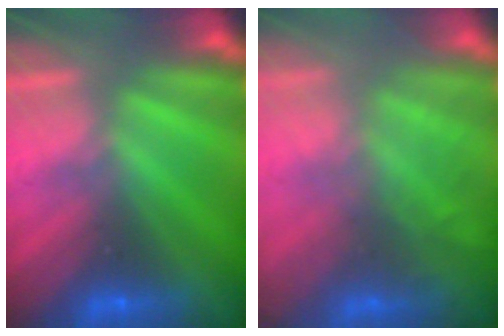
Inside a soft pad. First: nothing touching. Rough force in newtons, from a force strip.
{"total": 9.5}